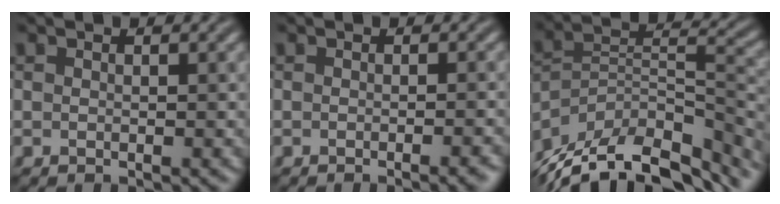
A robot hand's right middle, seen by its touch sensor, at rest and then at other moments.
{"total": 2.5, "force": [-1.2, 0.7, 2.1], "torque": [-0.012, 0.003, -0.016]}
{"total": 13.7, "force": [-10.6, 5.2, 6.9], "torque": [-0.151, 0.022, -0.176]}